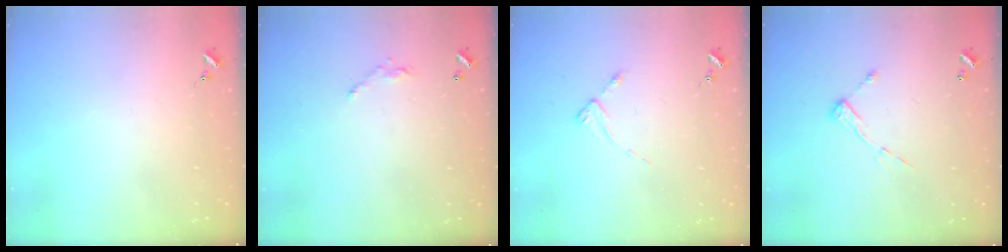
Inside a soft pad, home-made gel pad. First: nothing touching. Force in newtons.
{"total": 6.0, "press": 6.0, "slide": 0.4}
{"total": 2.8, "press": 2.8, "slide": 0.3}
{"total": 6.5, "press": 6.4, "slide": 0.6}